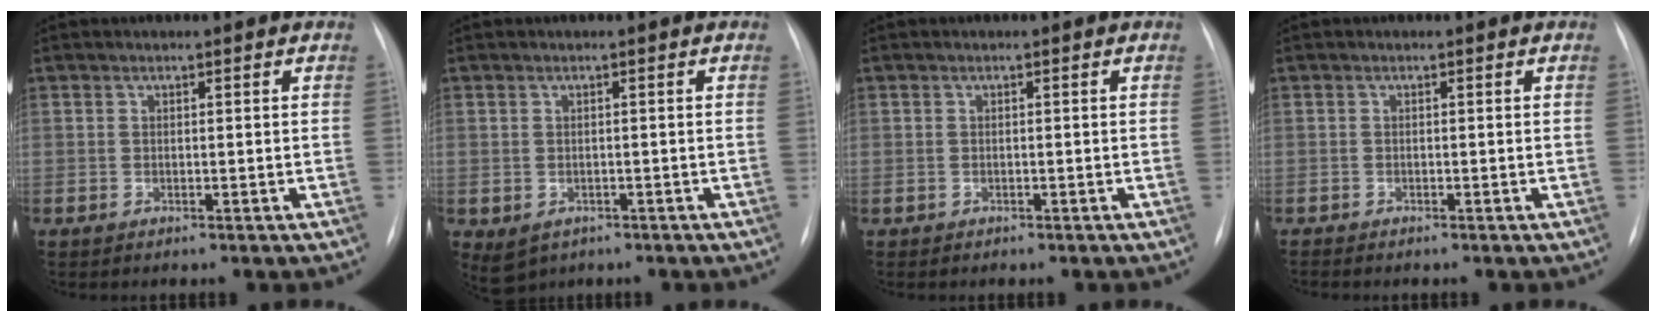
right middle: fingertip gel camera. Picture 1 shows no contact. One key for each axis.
{"total": 3.3, "fx": -1.5, "fy": 2.7, "fz": 1.2, "tx": -0.019, "ty": 0.000, "tz": -0.010}
{"total": 0.6, "fx": -0.3, "fy": 0.5, "fz": -0.1, "tx": -0.006, "ty": 0.005, "tz": -0.006}
{"total": 0.6, "fx": -0.5, "fy": -0.2, "fz": 0.1, "tx": -0.003, "ty": -0.002, "tz": -0.010}